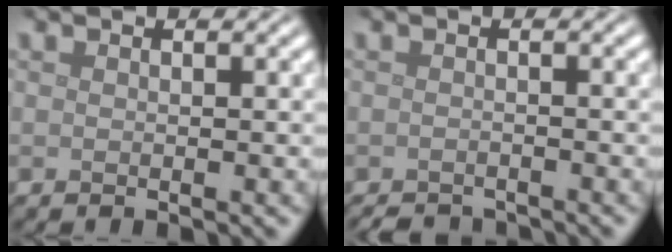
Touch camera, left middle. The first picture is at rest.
{"total": 2.4, "force": [-2.3, 0.3, 0.4], "torque": [-0.003, -0.007, -0.037]}